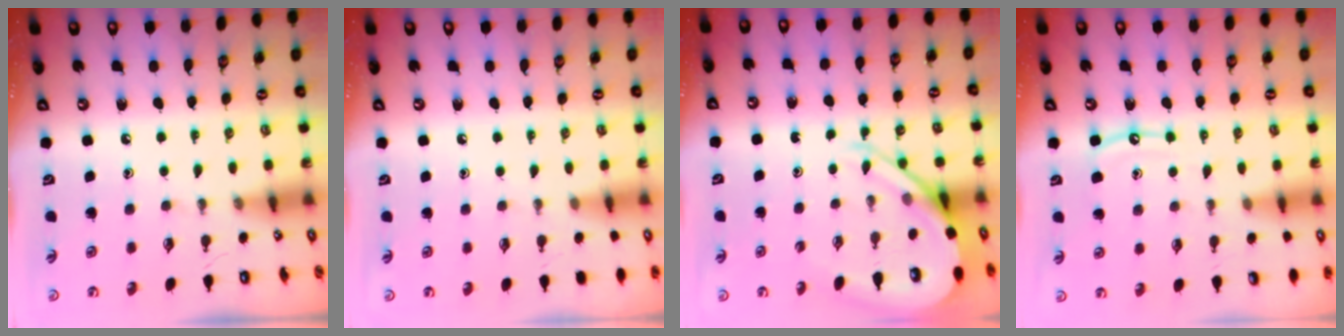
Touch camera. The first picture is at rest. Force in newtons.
{"total": 2.3, "press": 2.3, "slide": 0.4}
{"total": 9.2, "press": 9.2, "slide": 0.9}
{"total": 7.1, "press": 7.0, "slide": 0.6}